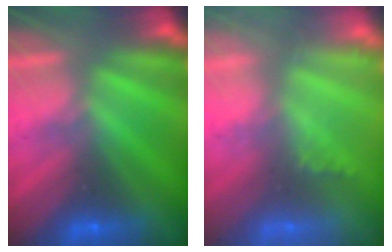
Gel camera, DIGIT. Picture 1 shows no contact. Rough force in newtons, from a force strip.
{"total": 1.8}